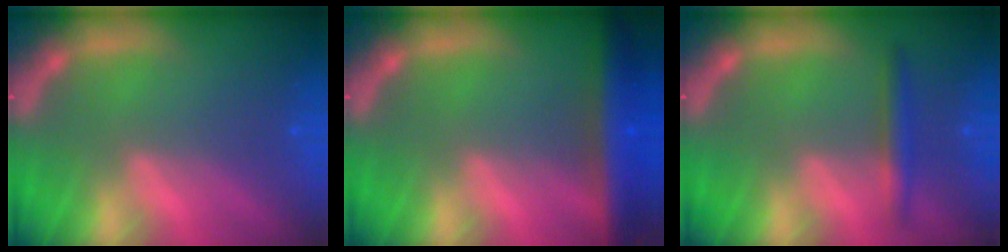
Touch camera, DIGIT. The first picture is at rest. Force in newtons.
{"total": 7.0}
{"total": 2.4}